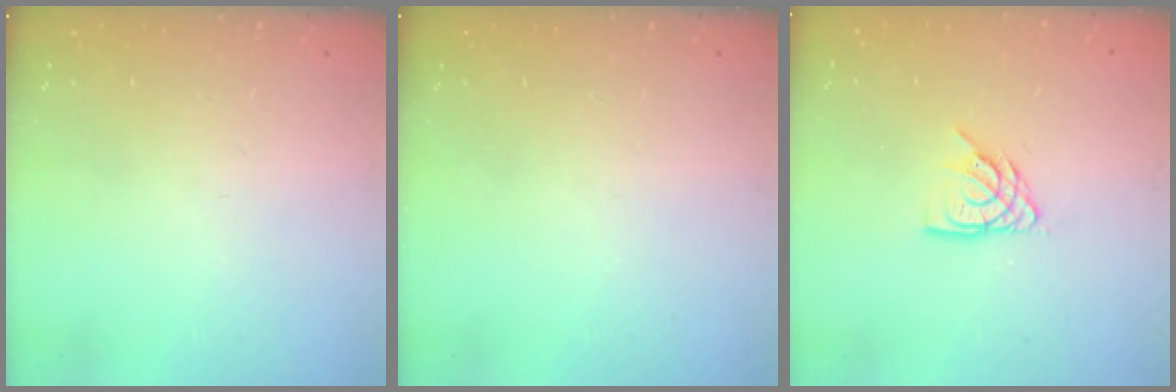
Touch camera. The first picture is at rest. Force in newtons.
{"total": 0.0}
{"total": 6.7, "press": 6.7, "slide": 0.6}